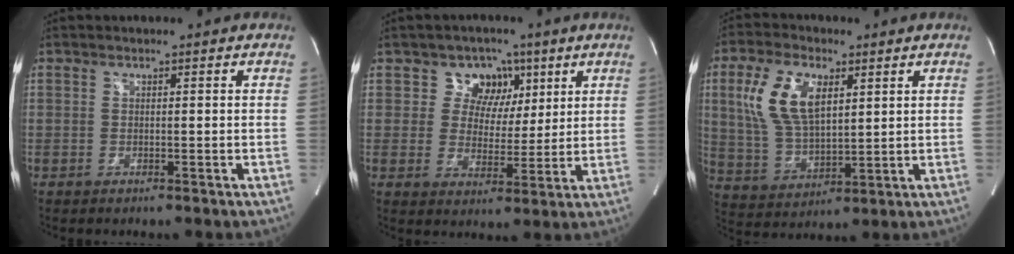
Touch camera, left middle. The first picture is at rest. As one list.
[{"total": 4.6, "force": [2.3, 3.8, 1.0], "torque": [-0.006, 0.005, 0.037]}, {"total": 11.7, "force": [4.0, 5.4, 9.5], "torque": [-0.209, 0.014, 0.082]}]